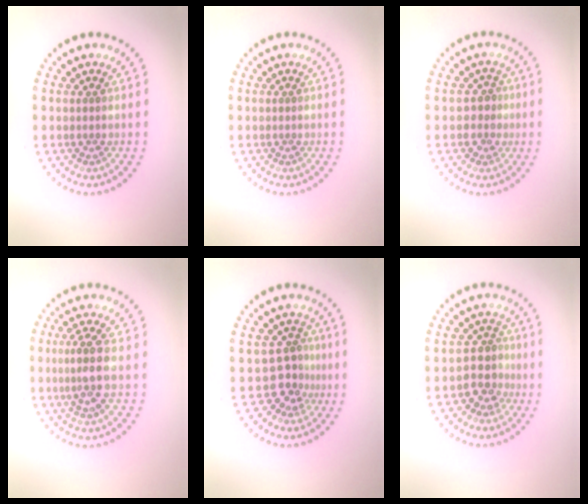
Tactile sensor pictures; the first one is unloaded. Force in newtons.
{"total": 0.0}
{"total": 1.8, "press": 1.5, "slide": 0.9}
{"total": 3.2, "press": 2.8, "slide": 1.5}
{"total": 2.9, "press": 2.2, "slide": 1.9}
{"total": 3.0, "press": 2.5, "slide": 1.7}